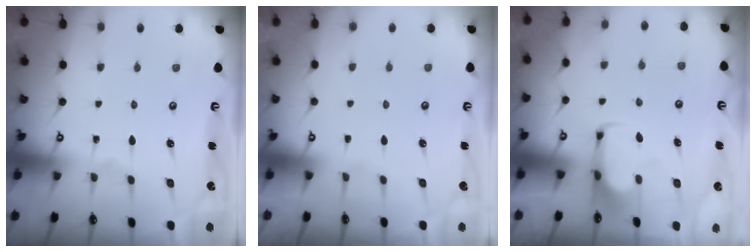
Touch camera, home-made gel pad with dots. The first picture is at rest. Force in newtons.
{"total": 1.5, "press": 1.4, "slide": 0.7}
{"total": 2.0, "press": 2.0, "slide": 0.3}